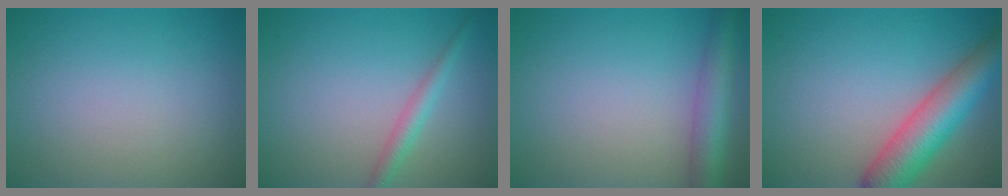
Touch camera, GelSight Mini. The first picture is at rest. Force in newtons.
{"total": 2.0, "press": 2.0, "slide": 0.1}
{"total": 4.9, "press": 4.9, "slide": 0.2}
{"total": 7.4, "press": 7.4, "slide": 0.4}